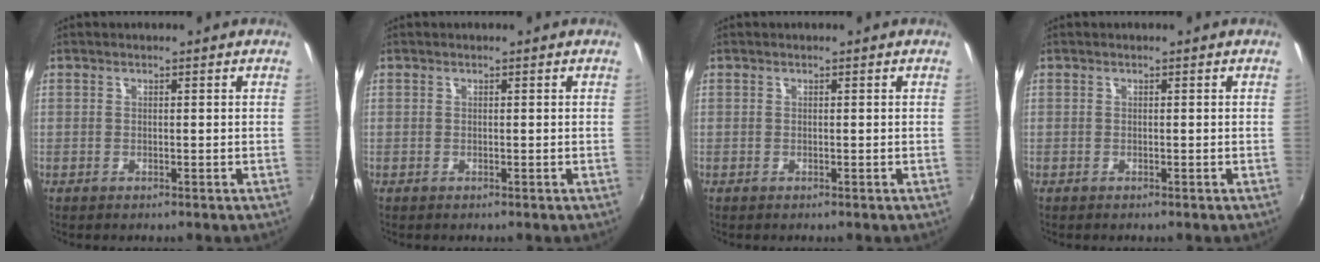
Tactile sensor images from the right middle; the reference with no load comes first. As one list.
[{"total": 0.0}, {"total": 0.0}, {"total": 0.0}]